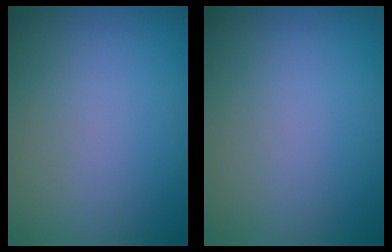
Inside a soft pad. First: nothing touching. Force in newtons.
{"total": 0.0}